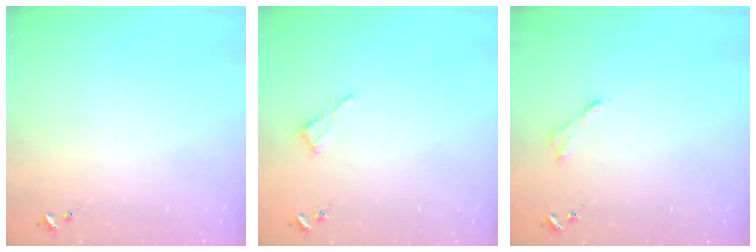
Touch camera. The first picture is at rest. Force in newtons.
{"total": 2.6, "press": 2.6, "slide": 0.2}
{"total": 2.8, "press": 2.8, "slide": 0.4}